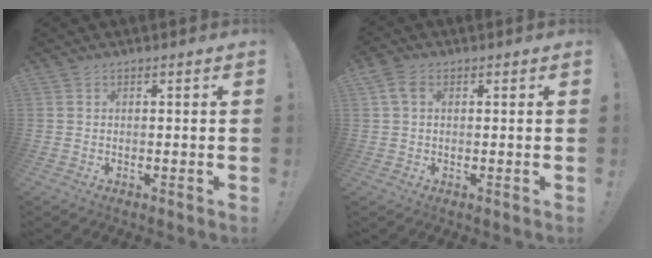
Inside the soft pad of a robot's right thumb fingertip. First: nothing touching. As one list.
[{"total": 4.3, "force": [1.5, 2.7, 2.9], "torque": [-0.052, 0.004, 0.030]}]